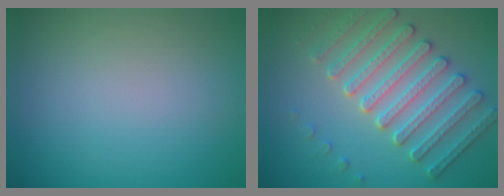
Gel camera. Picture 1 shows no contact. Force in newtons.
{"total": 5.1, "press": 4.9, "slide": 1.3}